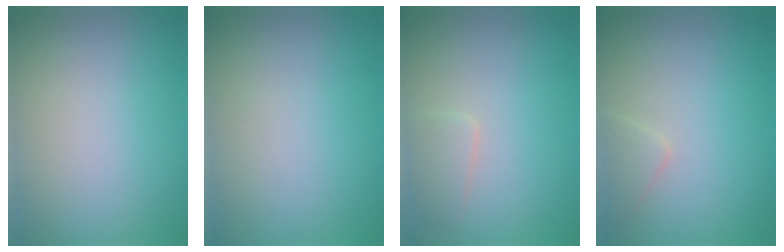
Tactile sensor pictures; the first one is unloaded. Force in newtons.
{"total": 0.0}
{"total": 1.5, "press": 1.5, "slide": 0.1}
{"total": 1.3, "press": 1.3, "slide": 0.1}